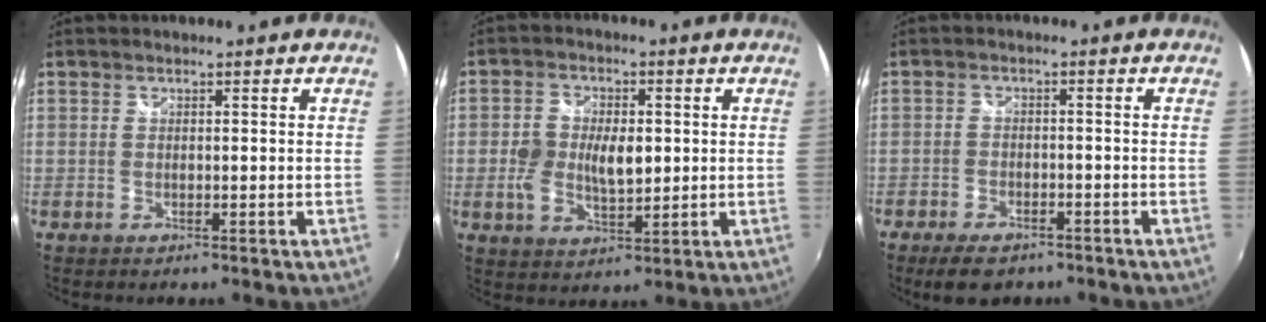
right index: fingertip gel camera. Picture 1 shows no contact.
{"total": 8.5, "force": [-0.5, 4.9, 6.9], "torque": [-0.133, -0.001, -0.010]}
{"total": 7.4, "force": [-5.5, 3.5, 3.4], "torque": [-0.087, -0.002, -0.084]}